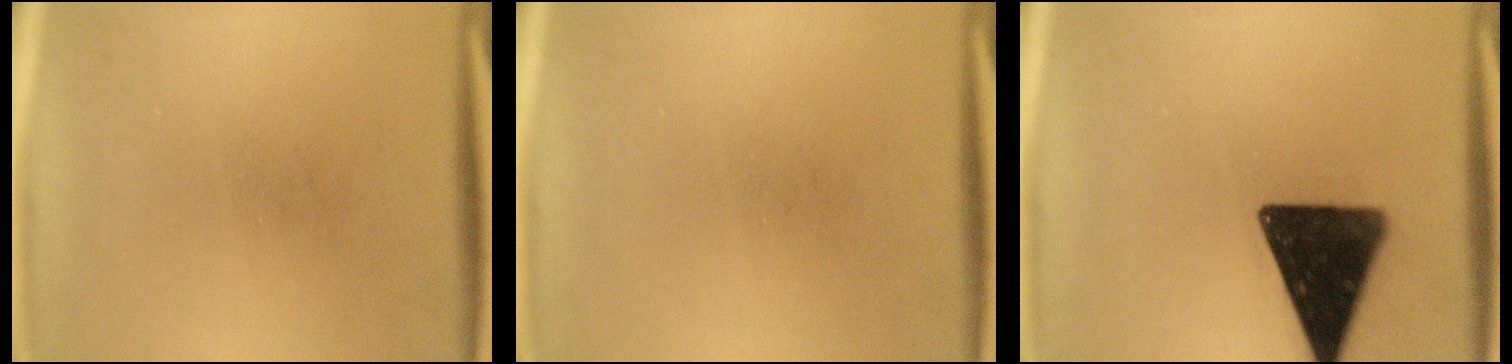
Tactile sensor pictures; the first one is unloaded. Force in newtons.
{"total": 0.0}
{"total": 17.1}